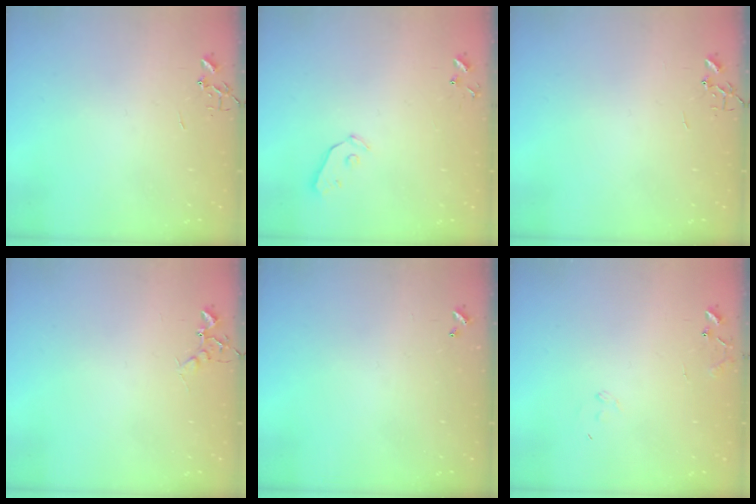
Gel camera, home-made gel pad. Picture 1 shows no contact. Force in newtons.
{"total": 4.0, "press": 4.0, "slide": 0.2}
{"total": 0.0}
{"total": 5.8, "press": 5.7, "slide": 1.0}
{"total": 0.0}
{"total": 7.6, "press": 7.6, "slide": 0.7}